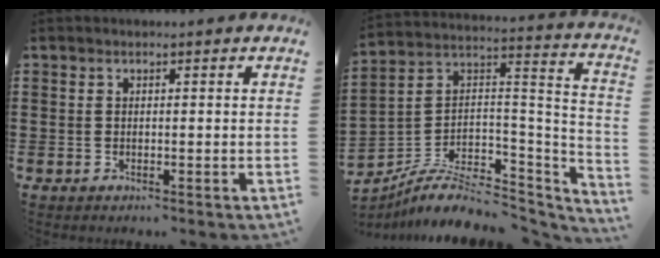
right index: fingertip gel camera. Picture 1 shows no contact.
{"total": 7.9, "force": [-5.4, 3.5, 4.6], "torque": [-0.089, 0.005, -0.104]}